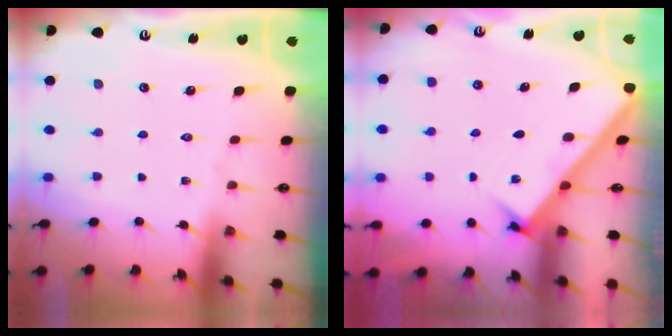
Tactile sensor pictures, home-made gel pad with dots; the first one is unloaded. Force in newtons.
{"total": 3.7, "press": 3.7, "slide": 0.5}